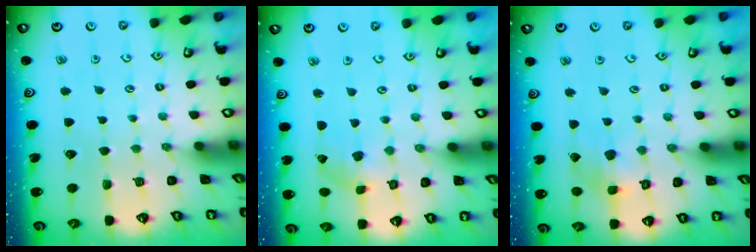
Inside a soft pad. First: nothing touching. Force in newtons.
{"total": 1.2, "press": 1.2, "slide": 0.2}
{"total": 6.5, "press": 6.5, "slide": 0.4}